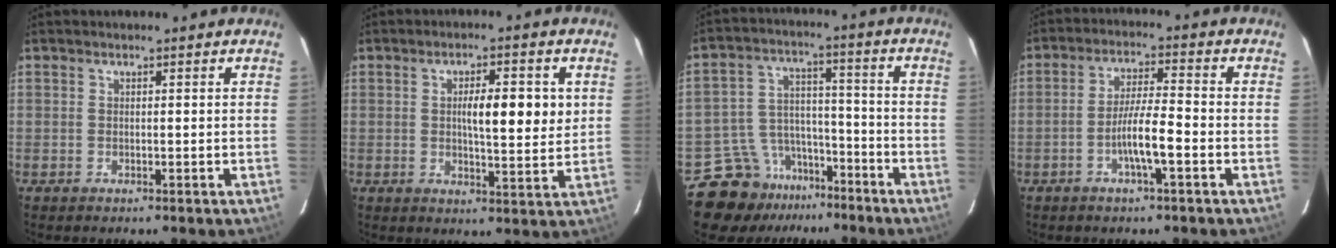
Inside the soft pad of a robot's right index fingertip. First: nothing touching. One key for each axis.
{"total": 7.8, "fx": 1.4, "fy": 1.8, "fz": 7.5, "tx": -0.111, "ty": 0.001, "tz": 0.022}
{"total": 11.9, "fx": -9.2, "fy": 7.4, "fz": 1.9, "tx": -0.031, "ty": 0.062, "tz": -0.146}
{"total": 6.5, "fx": -2.4, "fy": 0.5, "fz": 6.0, "tx": -0.115, "ty": 0.006, "tz": -0.045}